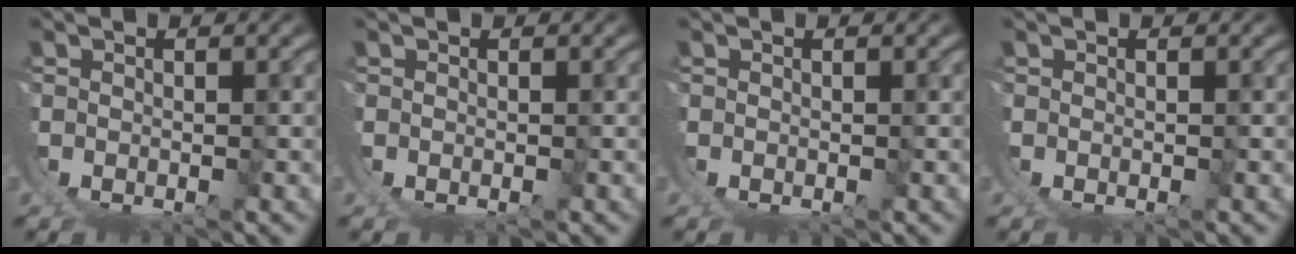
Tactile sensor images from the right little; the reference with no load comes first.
{"total": 0.0}
{"total": 0.0}
{"total": 0.0}